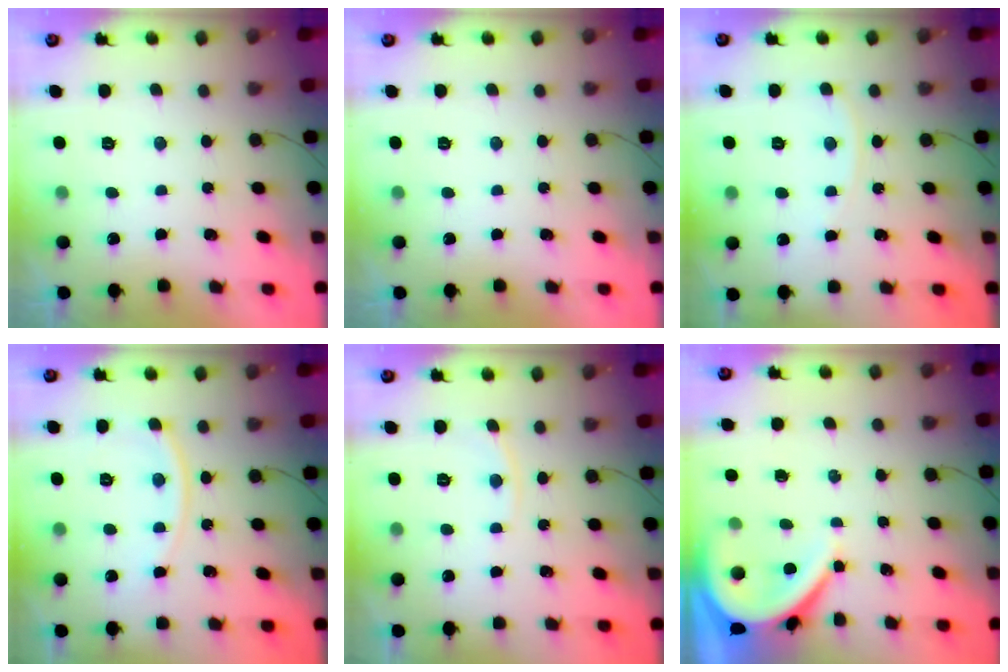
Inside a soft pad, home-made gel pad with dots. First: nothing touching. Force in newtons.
{"total": 0.0}
{"total": 2.9, "press": 2.9, "slide": 0.3}
{"total": 9.2, "press": 9.1, "slide": 1.1}
{"total": 3.7, "press": 3.7, "slide": 0.3}
{"total": 7.1, "press": 7.1, "slide": 1.0}